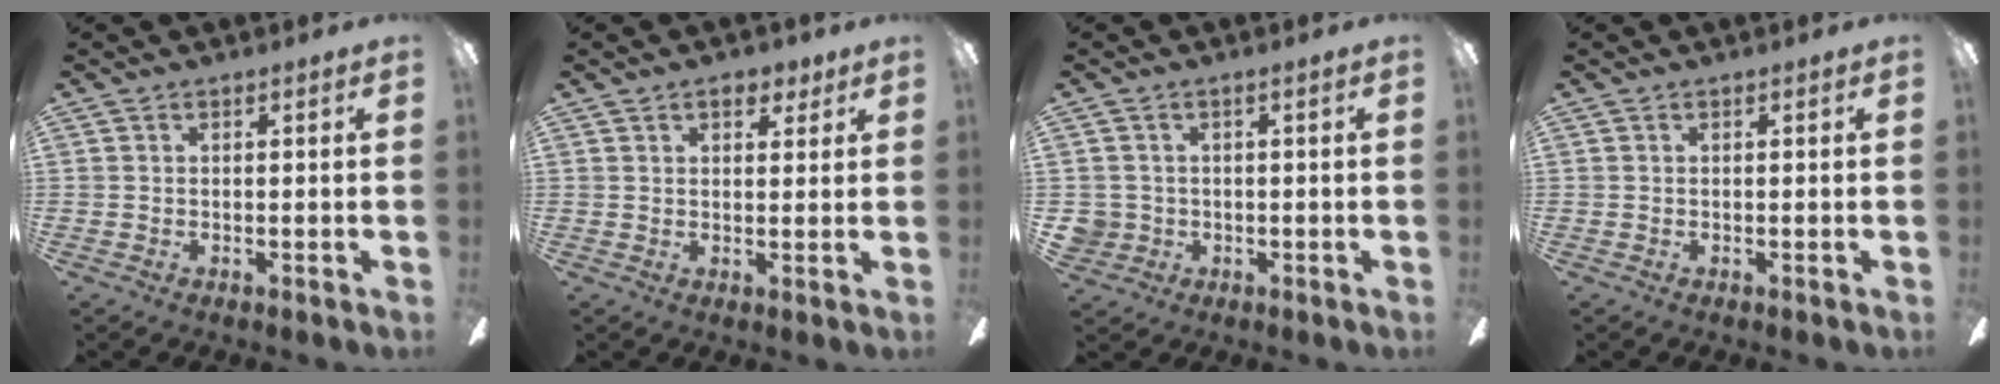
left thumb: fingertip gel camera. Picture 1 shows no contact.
{"total": 4.0, "force": [2.7, 2.2, 2.1], "torque": [-0.013, -0.009, 0.043]}
{"total": 3.0, "force": [-0.1, 3.0, 0.3], "torque": [-0.021, 0.003, -0.004]}
{"total": 0.0}